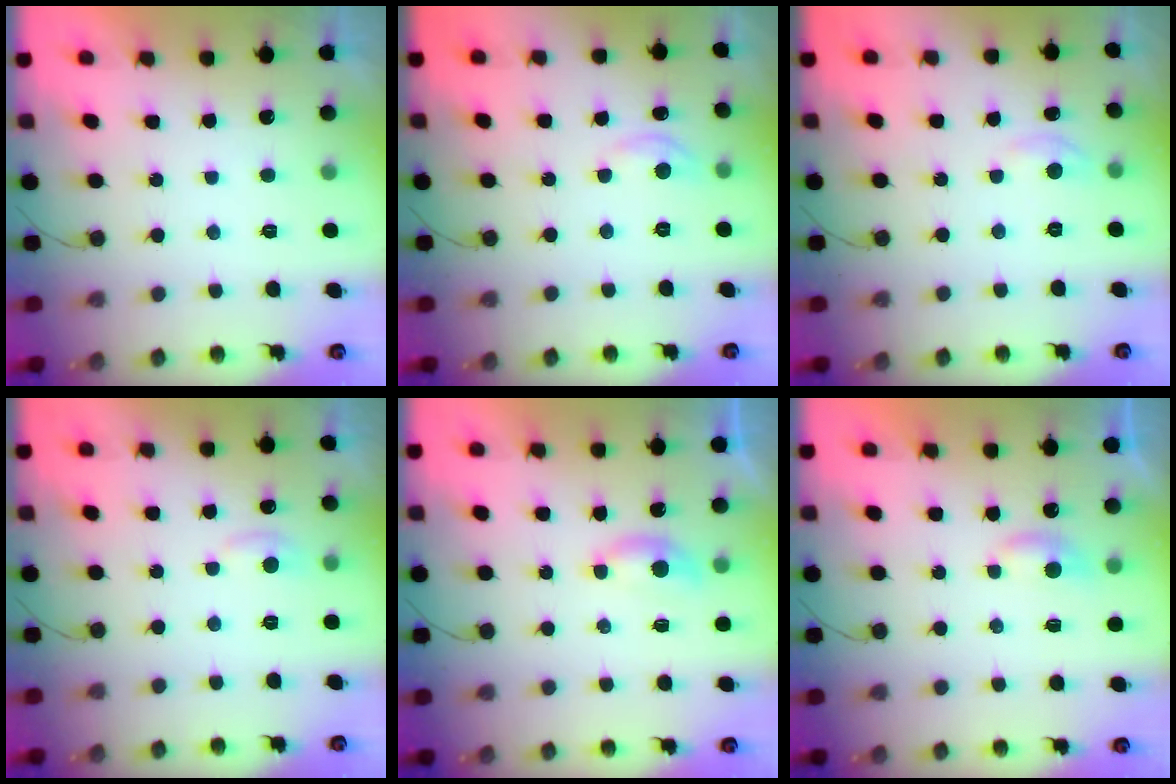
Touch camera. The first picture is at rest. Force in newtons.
{"total": 4.4, "press": 4.3, "slide": 0.6}
{"total": 3.2, "press": 3.2, "slide": 0.4}
{"total": 4.8, "press": 4.8, "slide": 0.5}
{"total": 3.9, "press": 3.9, "slide": 0.6}
{"total": 4.1, "press": 4.1, "slide": 0.5}